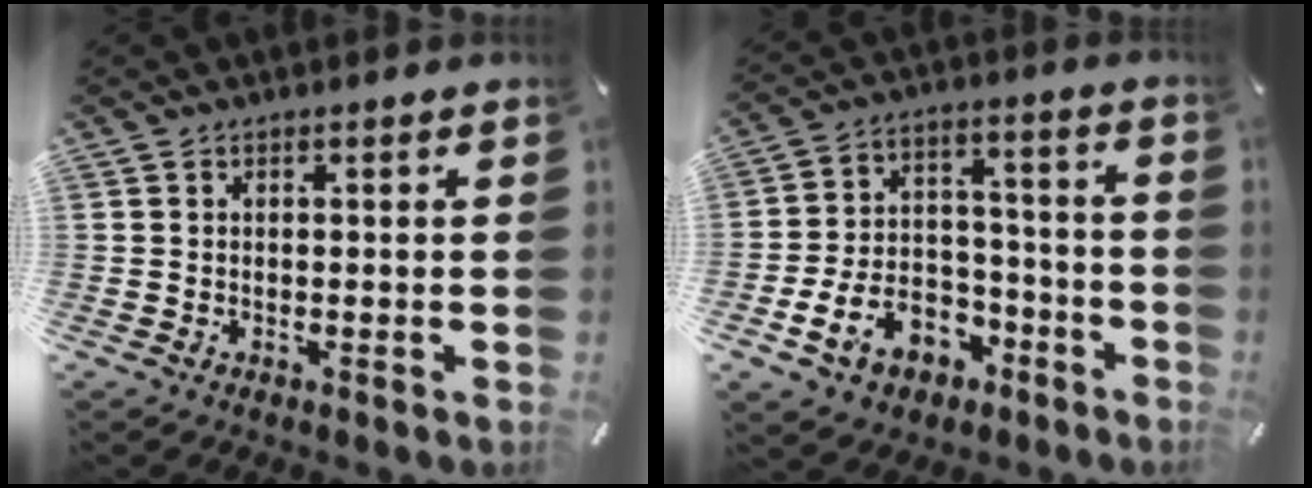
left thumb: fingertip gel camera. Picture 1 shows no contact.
{"total": 12.2, "force": [-5.3, 9.5, 5.6], "torque": [-0.104, 0.042, -0.086]}